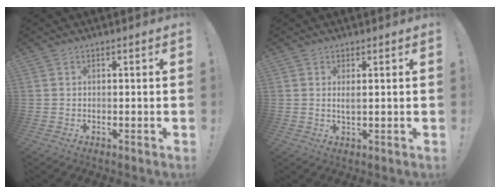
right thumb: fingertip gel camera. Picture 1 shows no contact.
{"total": 1.9, "force": [0.7, 0.1, 1.8], "torque": [-0.028, -0.006, 0.010]}